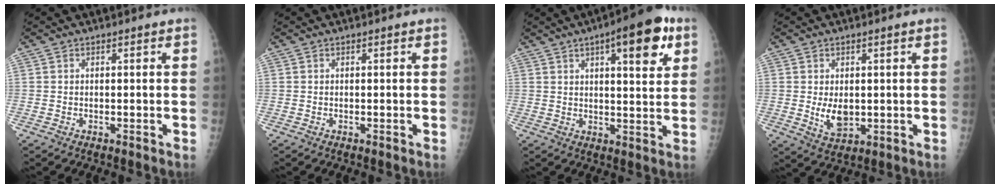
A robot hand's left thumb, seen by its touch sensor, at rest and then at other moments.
{"total": 0.0}
{"total": 12.9, "force": [5.9, 4.2, 10.7], "torque": [-0.119, -0.012, 0.075]}
{"total": 5.2, "force": [0.0, 3.0, 4.3], "torque": [-0.063, -0.011, 0.013]}